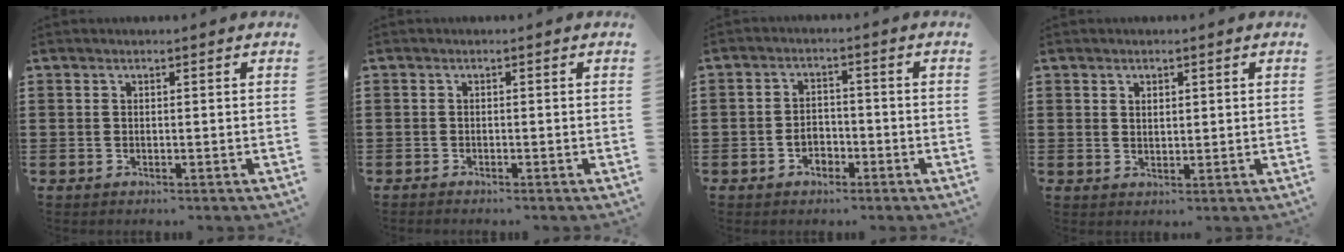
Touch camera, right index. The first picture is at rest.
{"total": 0.6, "force": [-0.6, 0.2, 0.0], "torque": [0.000, 0.001, -0.012]}
{"total": 2.9, "force": [-1.4, 2.0, 1.7], "torque": [-0.037, 0.001, -0.028]}
{"total": 1.4, "force": [1.0, 0.8, 0.5], "torque": [-0.011, 0.005, 0.018]}